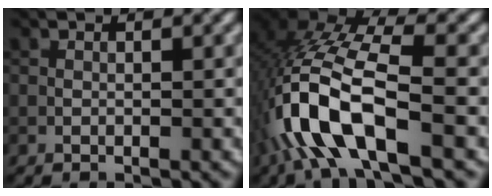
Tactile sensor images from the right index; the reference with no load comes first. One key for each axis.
{"total": 10.5, "fx": -3.8, "fy": 4.1, "fz": 8.9, "tx": -0.199, "ty": 0.007, "tz": -0.077}